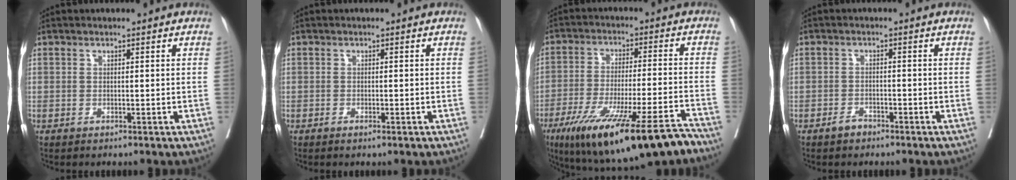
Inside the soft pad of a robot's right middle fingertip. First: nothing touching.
{"total": 1.1, "force": [-0.7, 0.3, 0.9], "torque": [-0.014, -0.001, -0.007]}
{"total": 21.7, "force": [-14.9, 2.4, 15.5], "torque": [-0.213, -0.030, -0.235]}
{"total": 1.7, "force": [-1.4, 0.8, 0.6], "torque": [-0.012, 0.002, -0.022]}